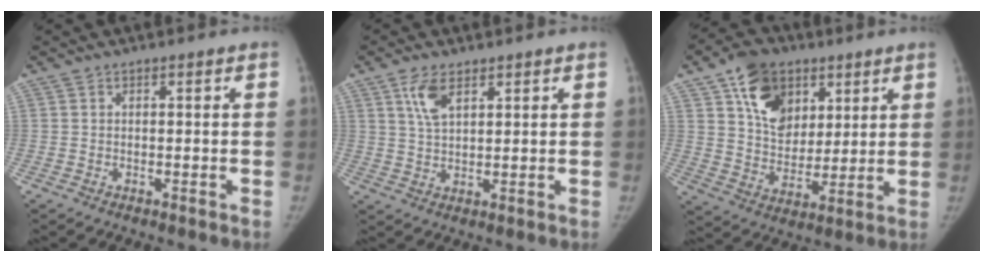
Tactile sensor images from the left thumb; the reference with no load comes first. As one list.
[{"total": 5.2, "force": [2.8, 2.5, 3.6], "torque": [-0.063, -0.010, 0.059]}, {"total": 14.6, "force": [7.0, 10.5, 7.5], "torque": [-0.089, -0.026, 0.124]}]